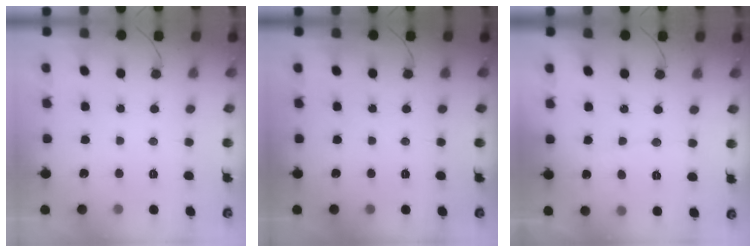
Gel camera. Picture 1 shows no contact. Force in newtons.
{"total": 0.0}
{"total": 3.0, "press": 2.9, "slide": 0.3}